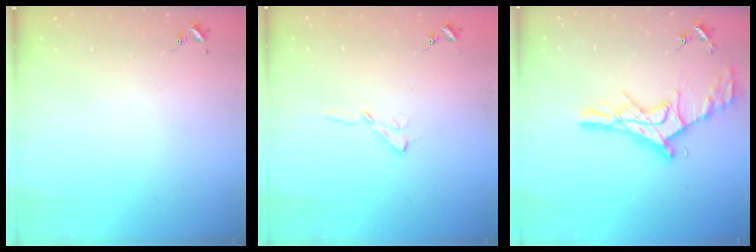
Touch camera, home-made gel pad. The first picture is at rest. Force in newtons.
{"total": 3.7, "press": 3.7, "slide": 0.4}
{"total": 17.6, "press": 17.5, "slide": 1.6}